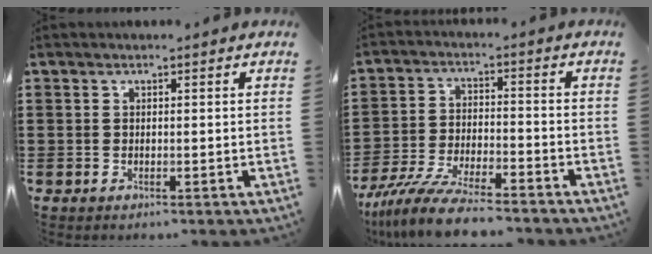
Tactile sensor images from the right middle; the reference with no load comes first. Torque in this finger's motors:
{"motor_torque": [1.78, -0.36, 0.55, 0.21]}